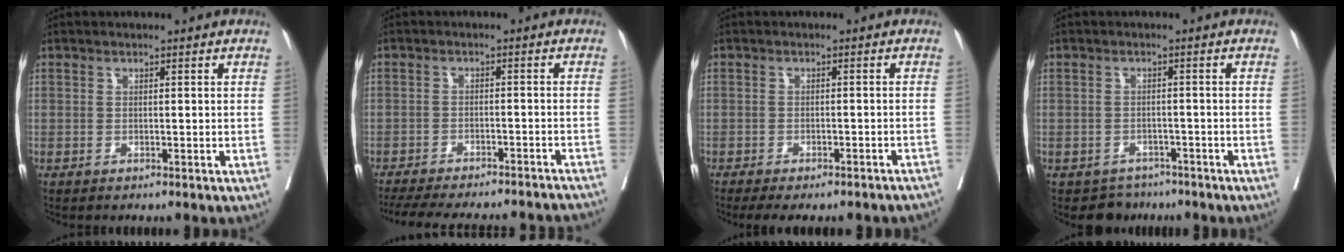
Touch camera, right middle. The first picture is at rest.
{"total": 21.6, "force": [-19.8, 3.5, 8.0], "torque": [-0.148, -0.026, -0.250]}
{"total": 12.3, "force": [-10.9, 2.5, 5.2], "torque": [-0.081, -0.006, -0.126]}
{"total": 2.8, "force": [-2.3, 1.5, -0.6], "torque": [0.009, 0.005, -0.036]}